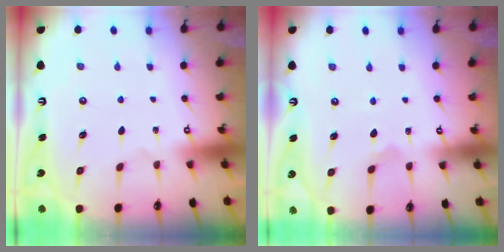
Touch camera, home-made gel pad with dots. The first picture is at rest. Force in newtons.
{"total": 2.7, "press": 2.7, "slide": 0.3}